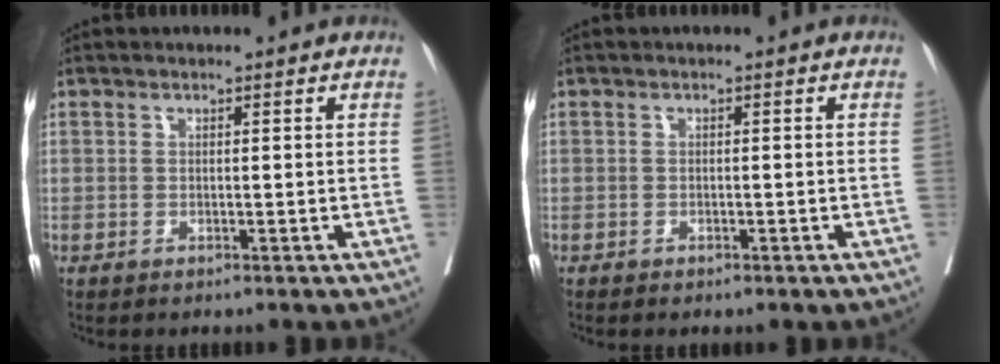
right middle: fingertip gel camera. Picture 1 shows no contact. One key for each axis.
{"total": 1.4, "fx": -1.0, "fy": 0.7, "fz": 0.7, "tx": -0.010, "ty": -0.001, "tz": -0.010}